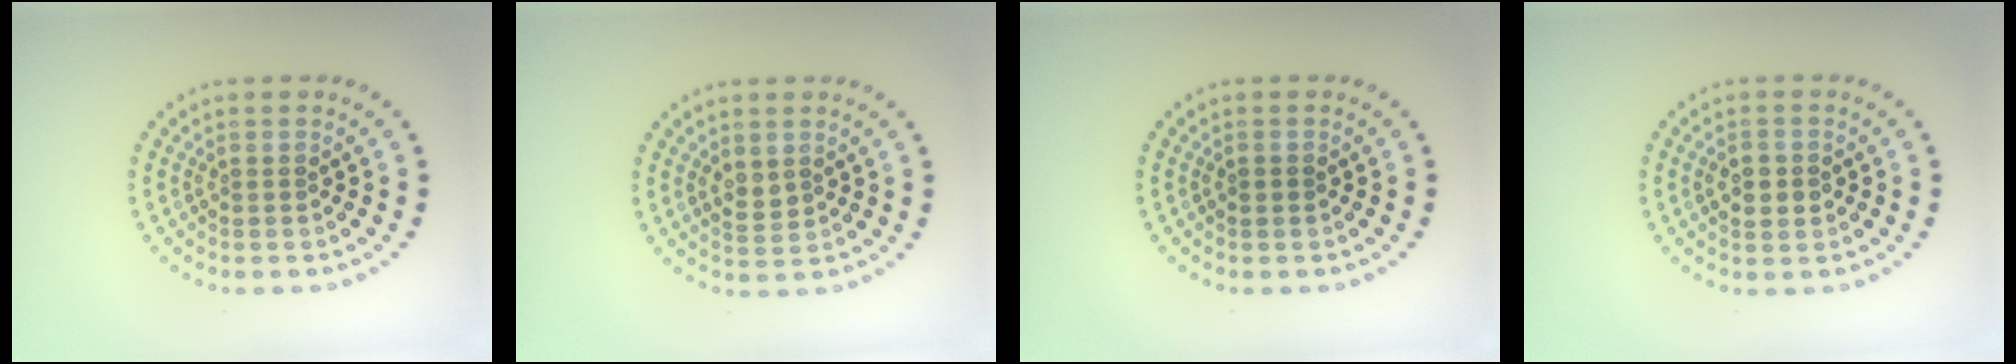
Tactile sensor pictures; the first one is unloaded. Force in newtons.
{"total": 1.4, "press": 1.3, "slide": 0.5}
{"total": 0.9, "press": 0.9, "slide": 0.1}
{"total": 2.6, "press": 2.6, "slide": 0.1}